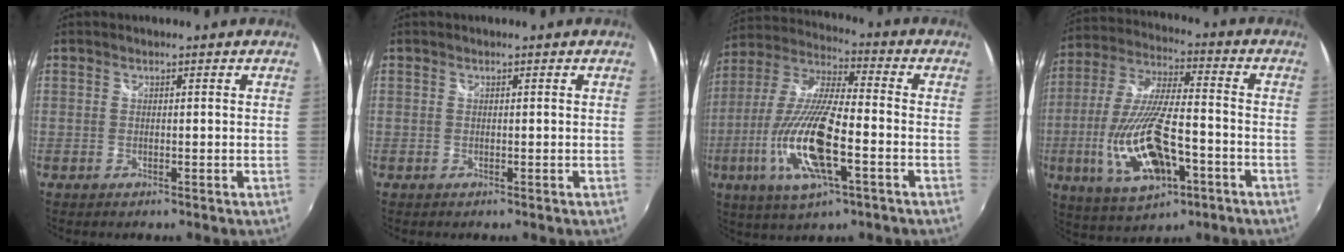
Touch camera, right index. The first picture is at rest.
{"total": 0.0}
{"total": 18.6, "force": [-6.2, 5.0, 16.8], "torque": [-0.347, -0.024, -0.120]}
{"total": 18.9, "force": [-6.5, 6.9, 16.3], "torque": [-0.345, -0.025, -0.105]}